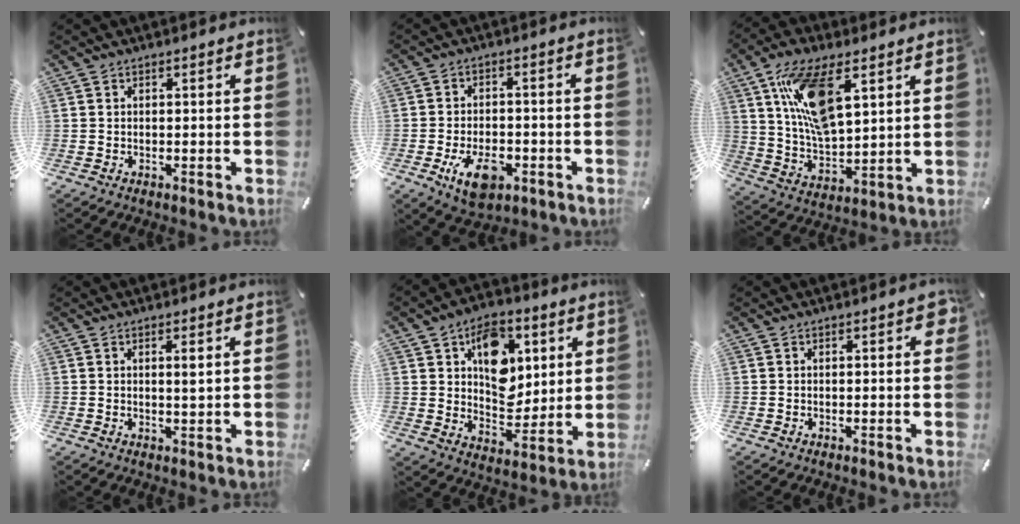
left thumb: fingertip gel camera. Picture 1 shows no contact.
{"total": 9.1, "force": [-3.7, 5.5, 6.2], "torque": [-0.109, 0.005, -0.065]}
{"total": 15.7, "force": [7.5, 7.3, 11.7], "torque": [-0.239, -0.017, 0.134]}
{"total": 2.0, "force": [0.7, 0.2, 1.9], "torque": [-0.039, -0.001, 0.010]}
{"total": 13.8, "force": [4.6, 10.5, 7.7], "torque": [-0.100, -0.016, 0.085]}
{"total": 1.7, "force": [0.3, 0.8, 1.4], "torque": [-0.014, 0.000, -0.001]}